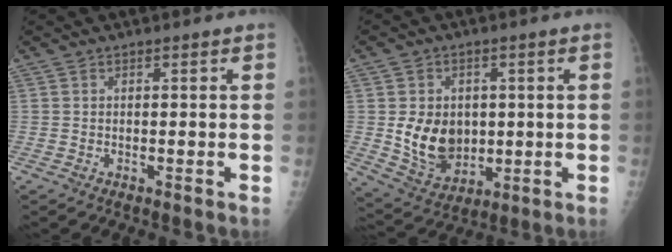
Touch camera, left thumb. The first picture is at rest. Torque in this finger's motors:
{"motor_torque": [-0.49, 0.75, 0.15, -0.07, 0.07]}